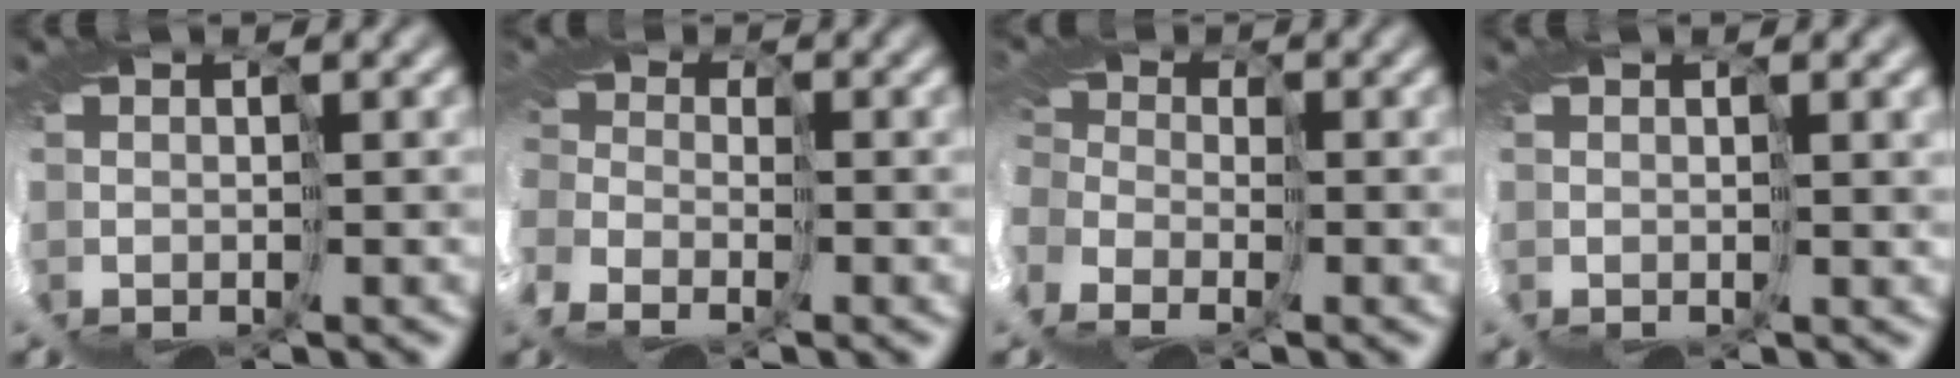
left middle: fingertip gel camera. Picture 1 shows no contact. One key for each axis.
{"total": 5.5, "fx": -3.7, "fy": 3.5, "fz": 2.1, "tx": -0.052, "ty": -0.022, "tz": -0.059}
{"total": 8.8, "fx": -5.2, "fy": 6.0, "fz": 3.8, "tx": -0.097, "ty": -0.027, "tz": -0.078}
{"total": 2.2, "fx": 1.0, "fy": 0.4, "fz": 1.9, "tx": -0.033, "ty": 0.003, "tz": 0.011}